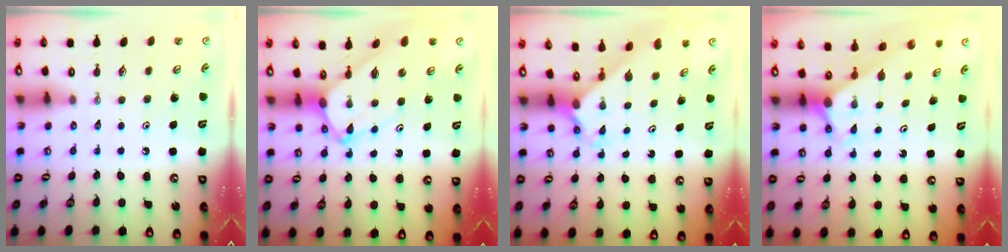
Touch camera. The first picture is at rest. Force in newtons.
{"total": 5.8, "press": 5.8, "slide": 0.5}
{"total": 2.2, "press": 2.2, "slide": 0.2}
{"total": 2.8, "press": 2.8, "slide": 0.0}